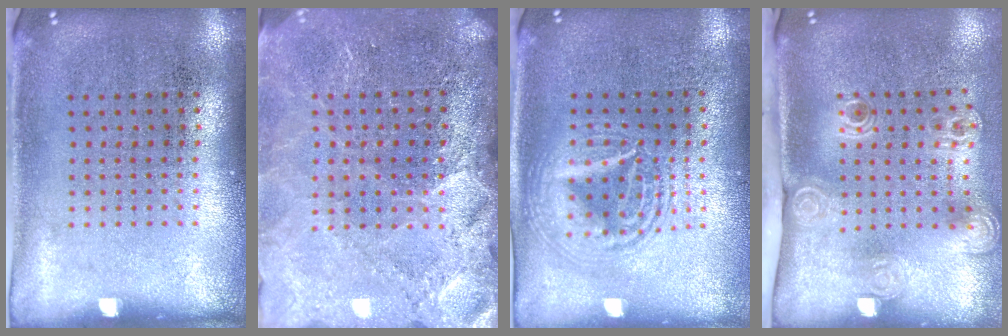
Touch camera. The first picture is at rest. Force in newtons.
{"total": 3.5, "press": 3.1, "slide": 1.5}
{"total": 2.6, "press": 2.6, "slide": 0.3}
{"total": 2.1, "press": 1.5, "slide": 1.5}